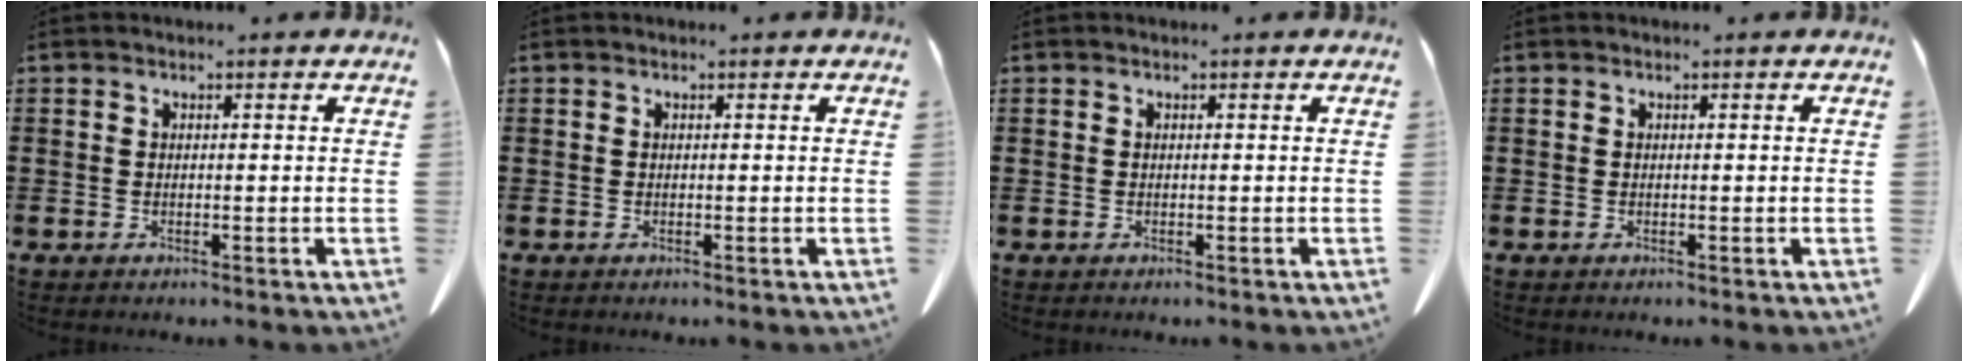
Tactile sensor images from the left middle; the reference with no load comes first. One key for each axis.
{"total": 0.0}
{"total": 0.0}
{"total": 0.0}